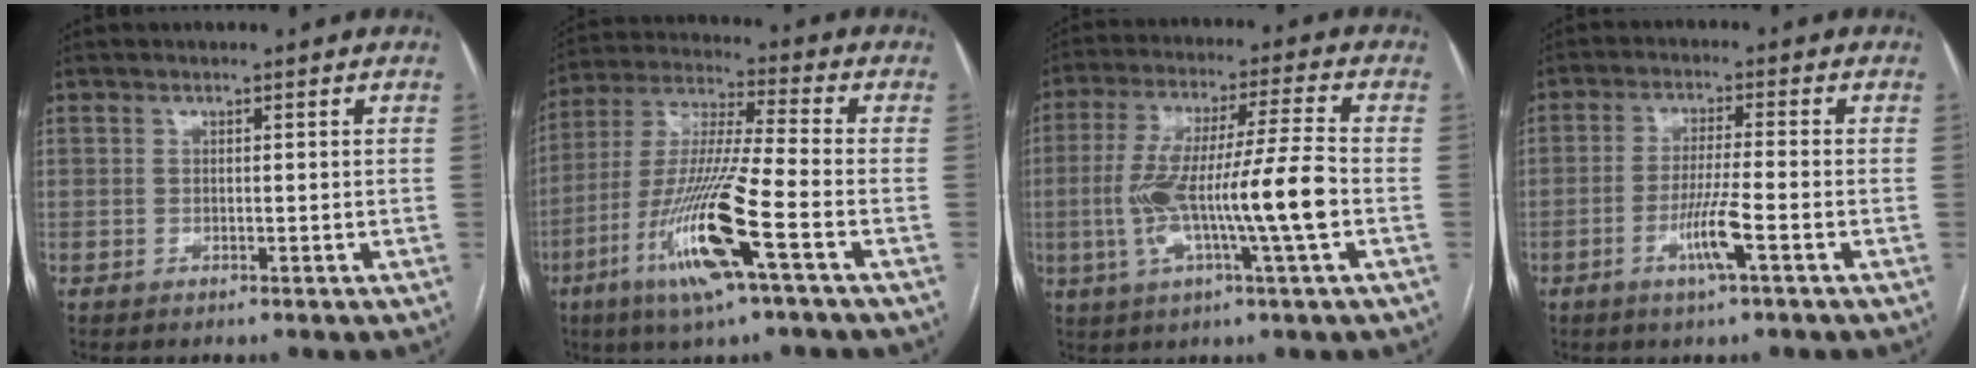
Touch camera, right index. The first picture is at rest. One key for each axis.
{"total": 15.7, "fx": -6.7, "fy": 0.0, "fz": 14.2, "tx": -0.296, "ty": -0.018, "tz": -0.127}
{"total": 14.4, "fx": -2.8, "fy": -0.2, "fz": 14.1, "tx": -0.272, "ty": 0.007, "tz": -0.051}
{"total": 5.8, "fx": -2.4, "fy": -0.4, "fz": 5.3, "tx": -0.102, "ty": -0.007, "tz": -0.045}